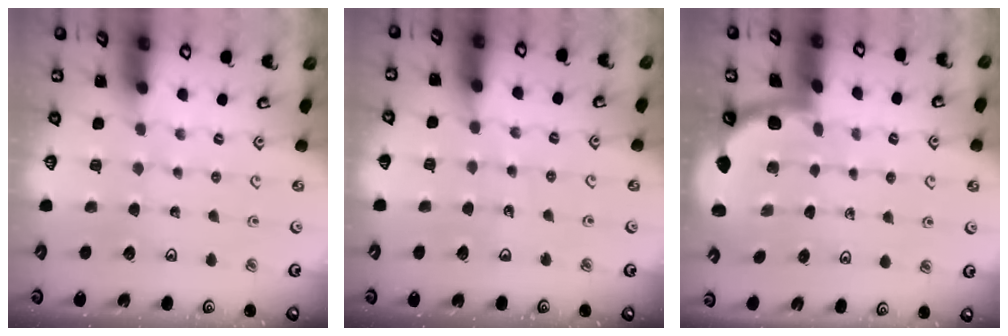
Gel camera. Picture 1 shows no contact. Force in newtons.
{"total": 2.5, "press": 2.5, "slide": 0.2}
{"total": 1.6, "press": 1.6, "slide": 0.1}